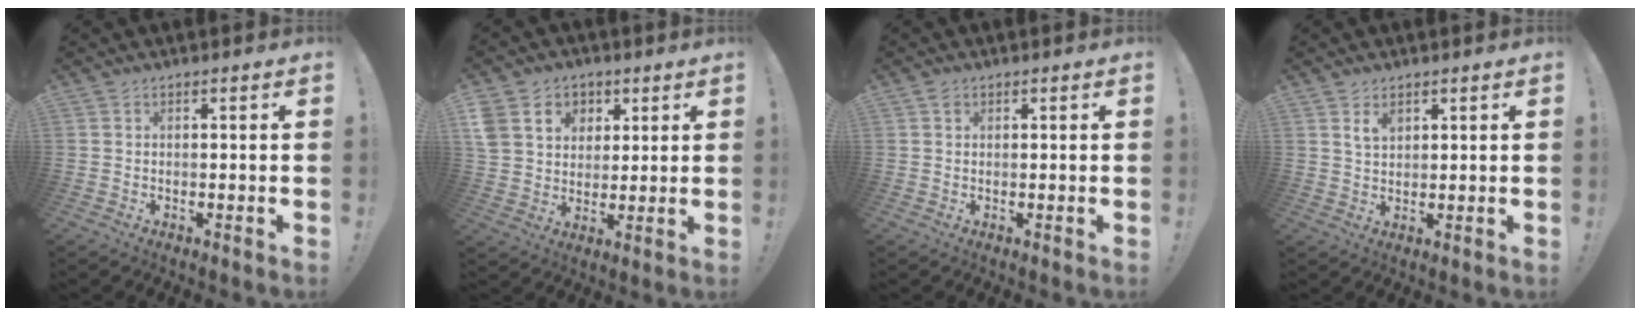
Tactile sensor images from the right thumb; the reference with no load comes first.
{"total": 11.4, "force": [4.4, 9.6, 4.2], "torque": [-0.065, -0.016, 0.092]}
{"total": 0.9, "force": [0.6, 0.7, 0.2], "torque": [-0.004, 0.002, 0.011]}
{"total": 3.8, "force": [2.2, 2.2, 2.2], "torque": [-0.034, -0.007, 0.039]}